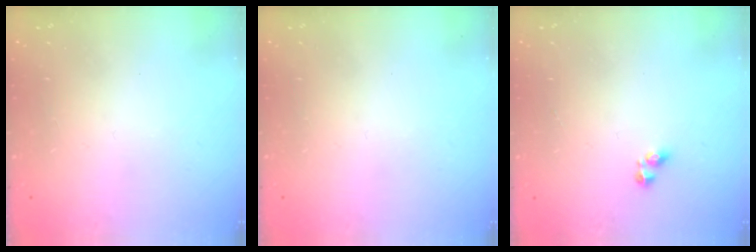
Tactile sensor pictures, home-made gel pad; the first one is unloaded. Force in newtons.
{"total": 0.0}
{"total": 2.9, "press": 2.9, "slide": 0.4}